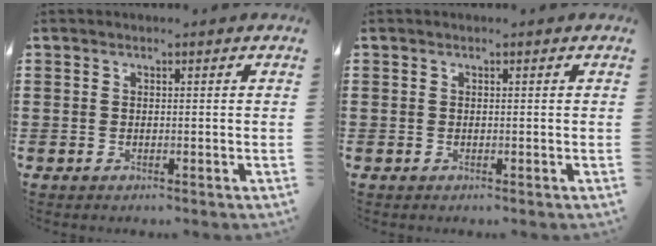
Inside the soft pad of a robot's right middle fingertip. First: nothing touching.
{"total": 0.0}